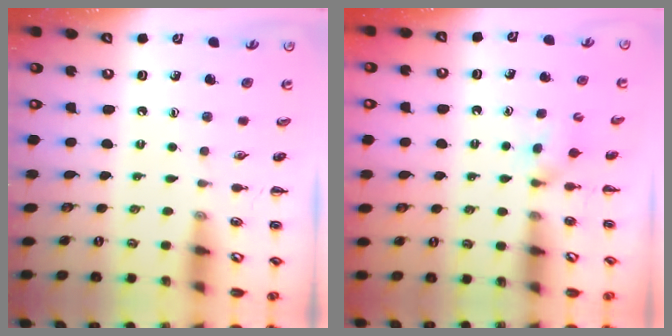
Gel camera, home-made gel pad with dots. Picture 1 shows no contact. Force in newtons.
{"total": 2.4, "press": 2.3, "slide": 0.9}